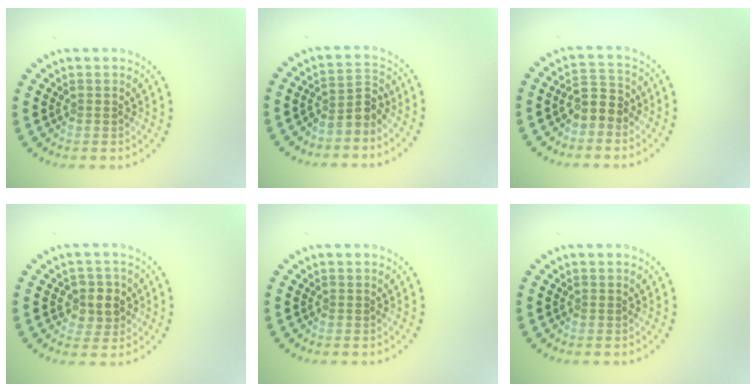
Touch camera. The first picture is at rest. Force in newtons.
{"total": 2.7, "press": 2.0, "slide": 1.7}
{"total": 2.7, "press": 2.5, "slide": 1.0}
{"total": 2.6, "press": 2.4, "slide": 1.0}
{"total": 0.0}
{"total": 0.0}